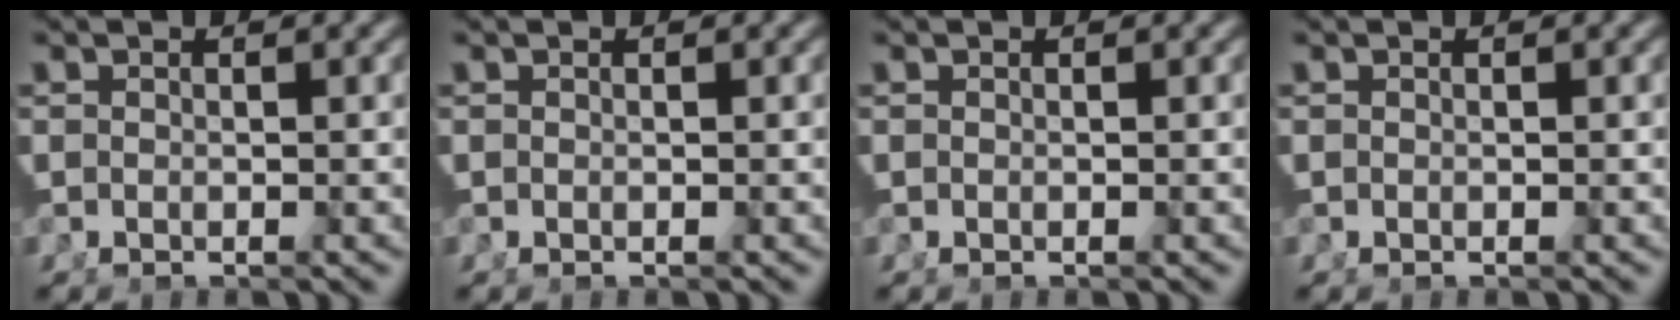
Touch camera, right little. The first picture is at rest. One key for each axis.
{"total": 0.0}
{"total": 0.0}
{"total": 0.0}